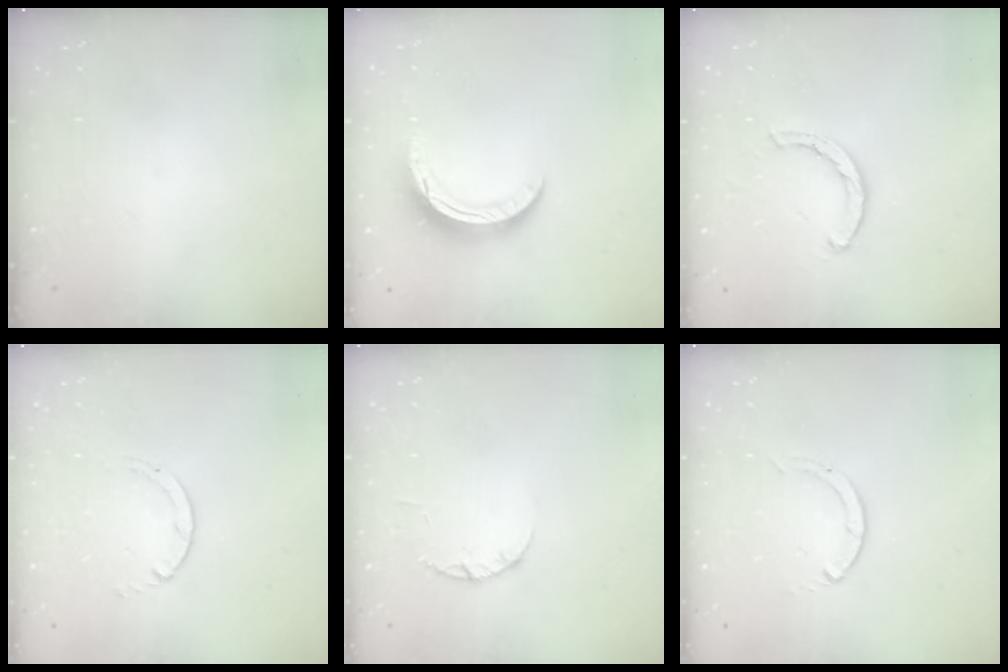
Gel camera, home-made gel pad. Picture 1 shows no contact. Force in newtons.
{"total": 9.9, "press": 9.9, "slide": 0.2}
{"total": 2.1, "press": 2.1, "slide": 0.1}
{"total": 0.6, "press": 0.5, "slide": 0.1}
{"total": 2.4, "press": 2.3, "slide": 0.4}
{"total": 0.0}